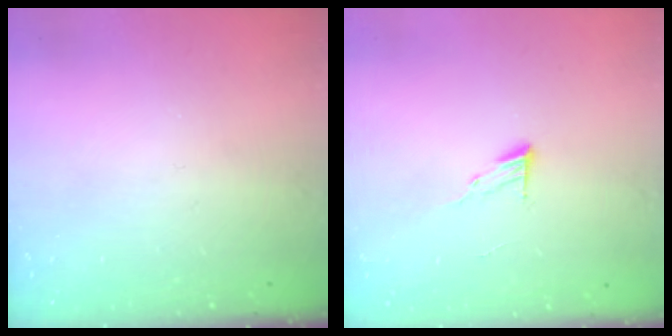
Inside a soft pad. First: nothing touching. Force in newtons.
{"total": 4.6, "press": 4.5, "slide": 0.5}